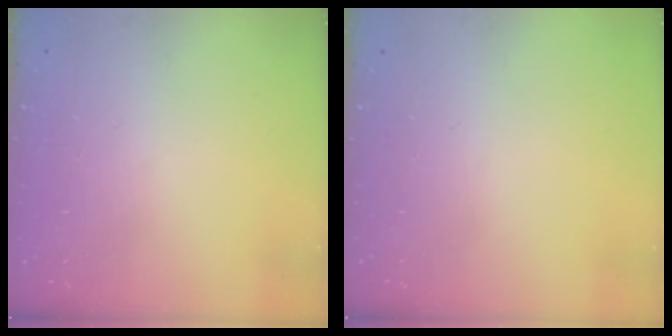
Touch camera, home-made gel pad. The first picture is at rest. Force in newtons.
{"total": 0.0}